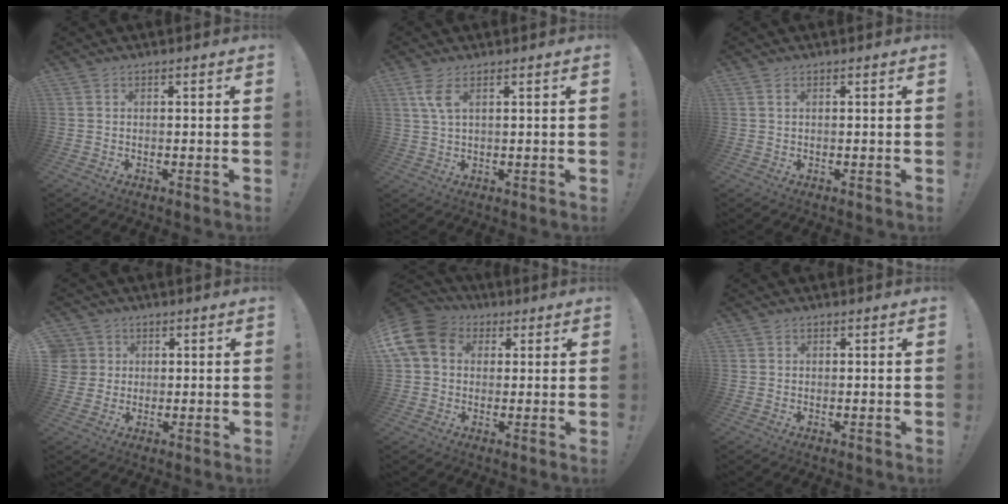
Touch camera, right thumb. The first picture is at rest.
{"total": 4.9, "force": [2.2, 1.6, 4.0], "torque": [-0.082, 0.002, 0.040]}
{"total": 0.9, "force": [0.5, 0.4, 0.7], "torque": [-0.022, 0.005, 0.011]}
{"total": 5.2, "force": [1.5, 4.9, 0.8], "torque": [-0.021, 0.002, 0.033]}
{"total": 12.3, "force": [3.2, 9.8, 6.7], "torque": [-0.130, -0.006, 0.066]}
{"total": 1.0, "force": [0.6, 0.7, 0.0], "torque": [0.000, -0.001, 0.013]}